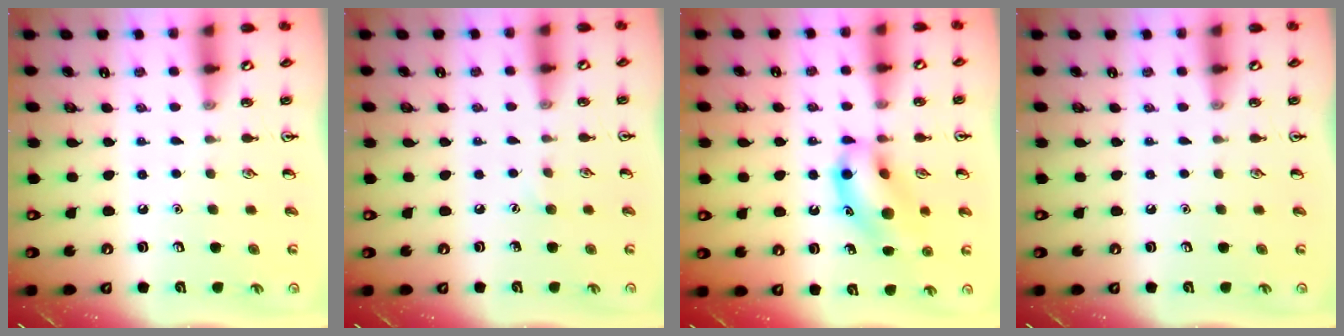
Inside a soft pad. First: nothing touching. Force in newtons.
{"total": 3.6, "press": 3.4, "slide": 1.1}
{"total": 13.9, "press": 13.8, "slide": 1.7}
{"total": 0.0}